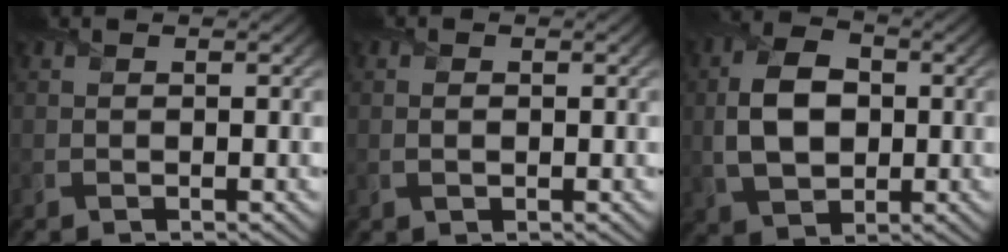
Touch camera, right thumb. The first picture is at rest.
{"total": 1.2, "force": [0.0, 0.8, 0.9], "torque": [-0.018, -0.001, 0.003]}
{"total": 8.4, "force": [0.0, 5.7, 6.2], "torque": [-0.133, 0.000, -0.005]}